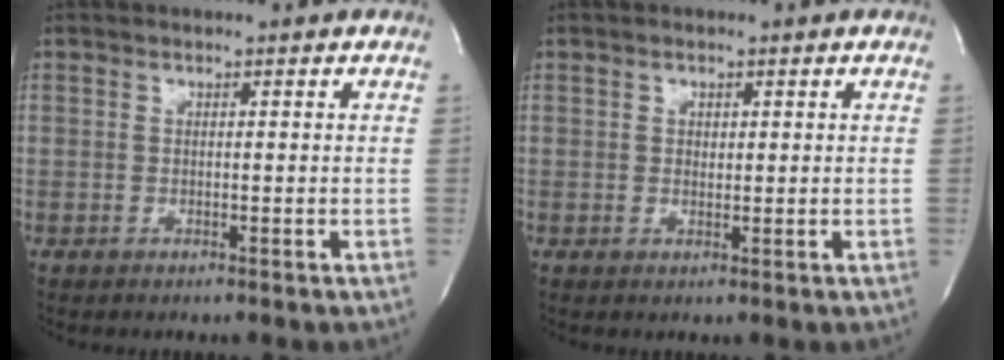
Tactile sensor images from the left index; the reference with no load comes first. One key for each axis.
{"total": 1.1, "fx": 0.2, "fy": 0.9, "fz": 0.6, "tx": -0.010, "ty": -0.007, "tz": 0.003}